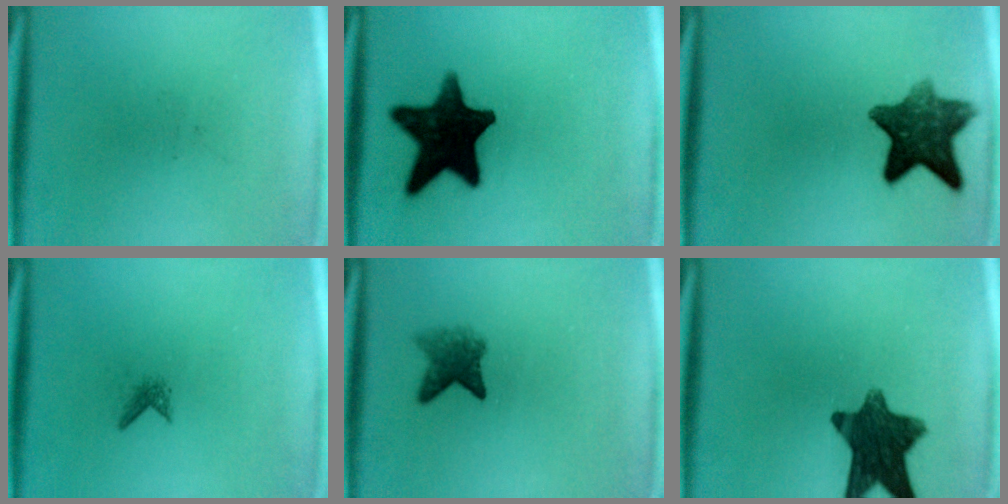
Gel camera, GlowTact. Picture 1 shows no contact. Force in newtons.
{"total": 16.2}
{"total": 10.3}
{"total": 1.1}
{"total": 3.8}
{"total": 11.8}